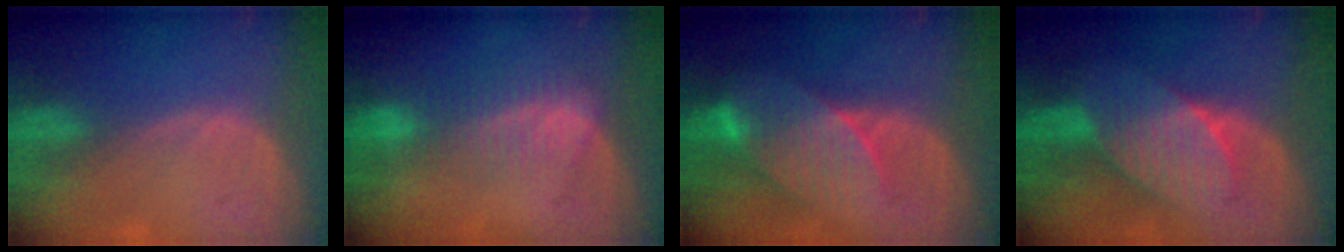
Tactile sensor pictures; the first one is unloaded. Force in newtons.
{"total": 7.4, "press": 6.2, "slide": 3.9}
{"total": 8.2, "press": 7.9, "slide": 2.2}
{"total": 7.3, "press": 7.3, "slide": 1.0}